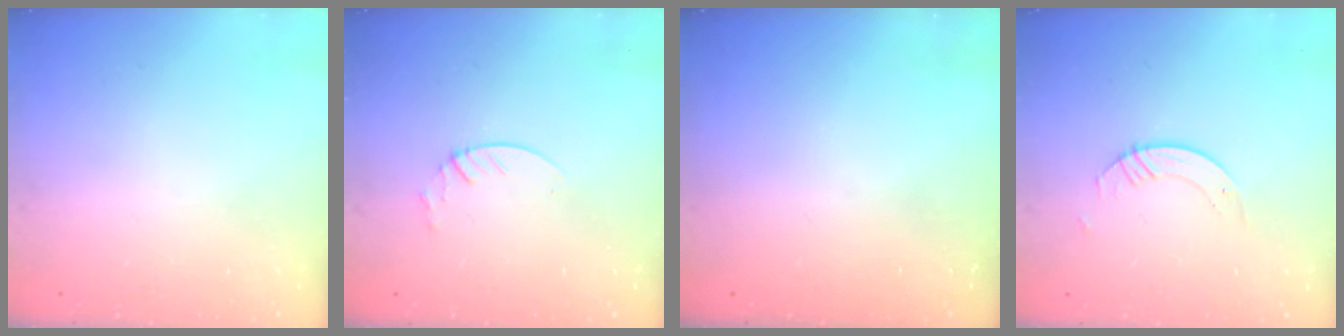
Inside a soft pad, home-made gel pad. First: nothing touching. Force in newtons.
{"total": 1.9, "press": 1.9, "slide": 0.2}
{"total": 0.0}
{"total": 2.2, "press": 2.2, "slide": 0.2}